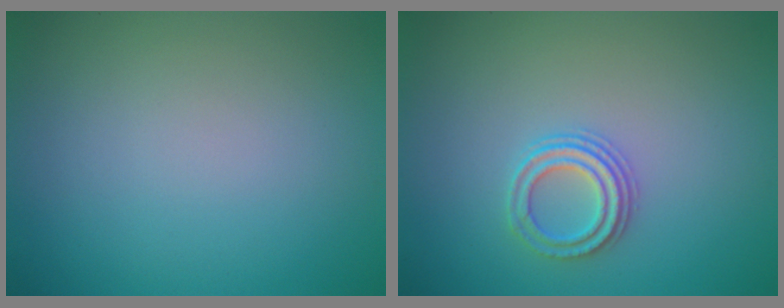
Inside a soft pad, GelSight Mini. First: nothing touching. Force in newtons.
{"total": 2.4, "press": 2.2, "slide": 0.8}